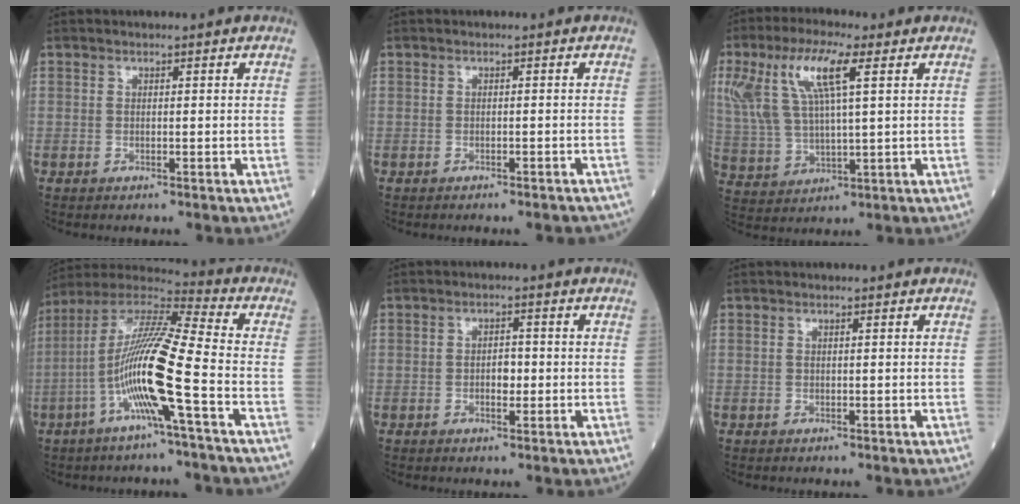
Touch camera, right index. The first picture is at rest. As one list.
[{"total": 3.6, "force": [-3.3, 0.7, 1.2], "torque": [-0.009, -0.005, -0.038]}, {"total": 12.5, "force": [5.0, 2.9, 11.1], "torque": [-0.250, 0.022, 0.100]}, {"total": 15.4, "force": [-4.5, -0.4, 14.7], "torque": [-0.291, 0.006, -0.098]}, {"total": 2.5, "force": [-0.4, 1.3, 2.2], "torque": [-0.035, 0.004, -0.005]}, {"total": 0.0}]